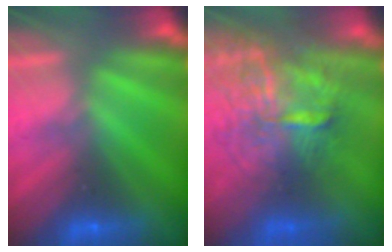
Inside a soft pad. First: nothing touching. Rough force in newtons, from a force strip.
{"total": 11.3}